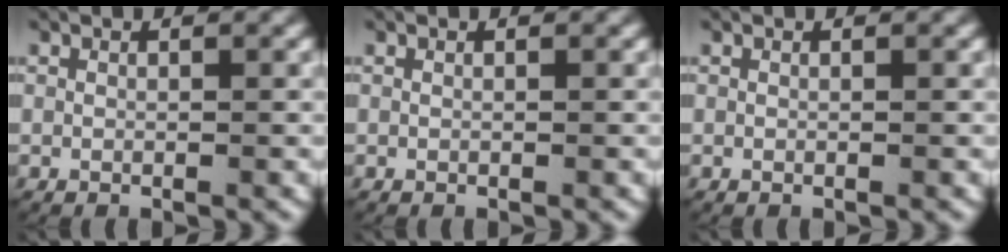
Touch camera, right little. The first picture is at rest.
{"total": 0.0}
{"total": 0.0}